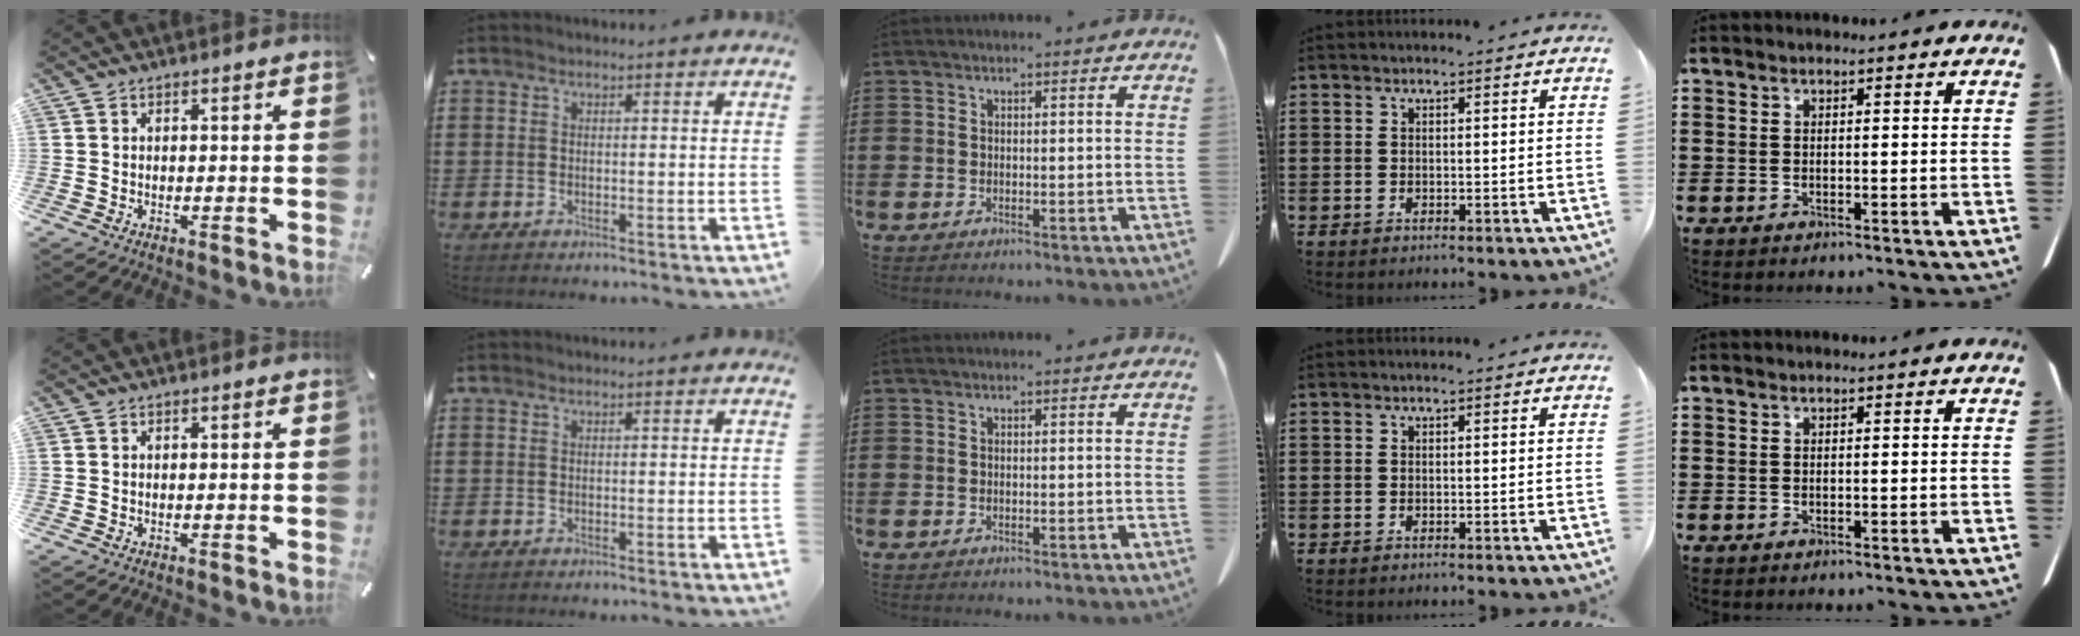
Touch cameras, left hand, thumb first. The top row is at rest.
{}